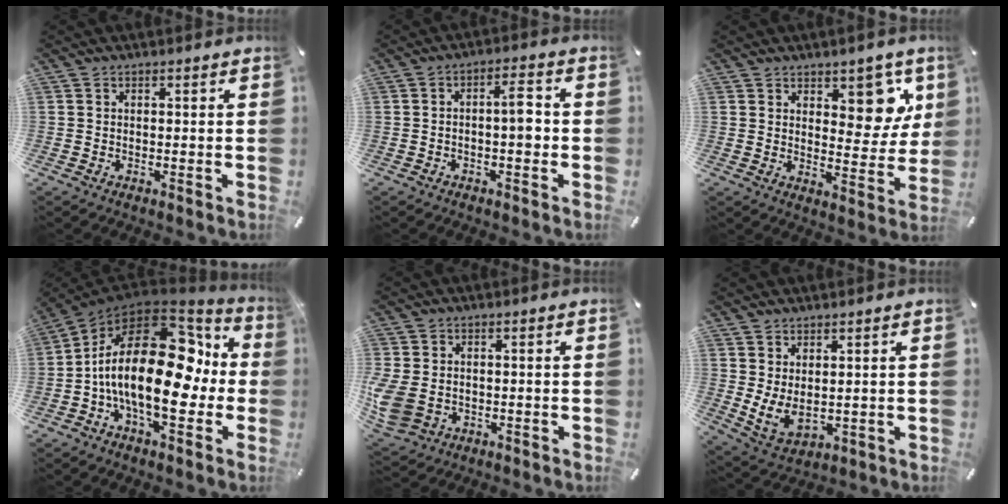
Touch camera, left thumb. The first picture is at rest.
{"total": 5.6, "force": [-0.7, 2.2, 5.1], "torque": [-0.082, 0.014, -0.016]}
{"total": 10.8, "force": [6.1, 6.3, 6.3], "torque": [-0.045, -0.047, 0.100]}
{"total": 26.7, "force": [-0.5, 13.3, 23.1], "torque": [-0.425, -0.008, -0.007]}
{"total": 7.2, "force": [-0.8, 5.7, 4.3], "torque": [-0.121, 0.000, -0.016]}
{"total": 5.5, "force": [2.2, 3.4, 3.9], "torque": [-0.090, -0.024, 0.039]}